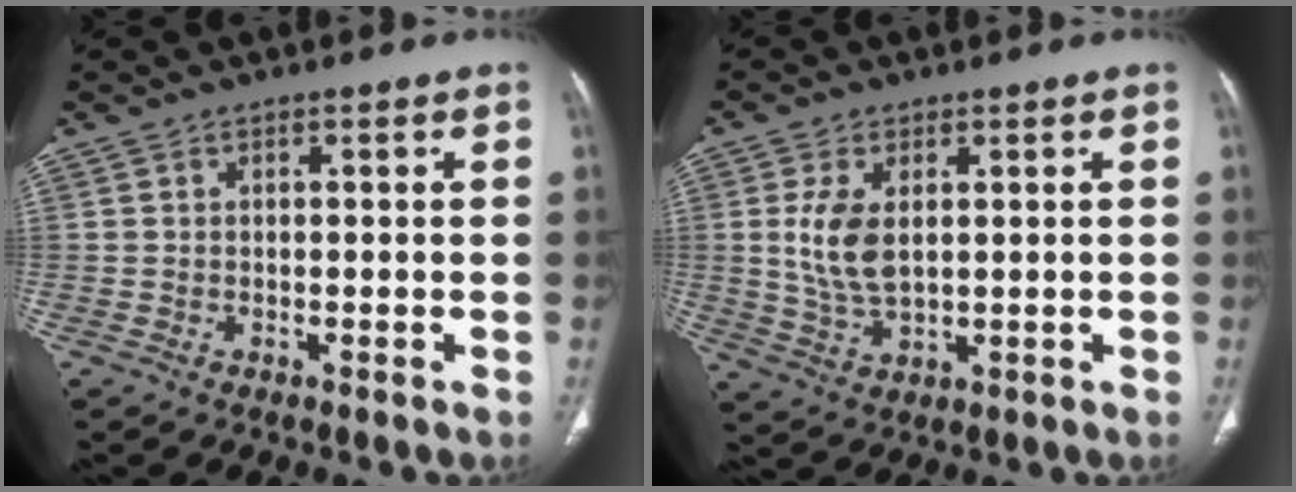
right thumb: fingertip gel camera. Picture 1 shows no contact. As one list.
[{"total": 7.8, "force": [1.4, 4.1, 6.4], "torque": [-0.133, -0.010, 0.035]}]